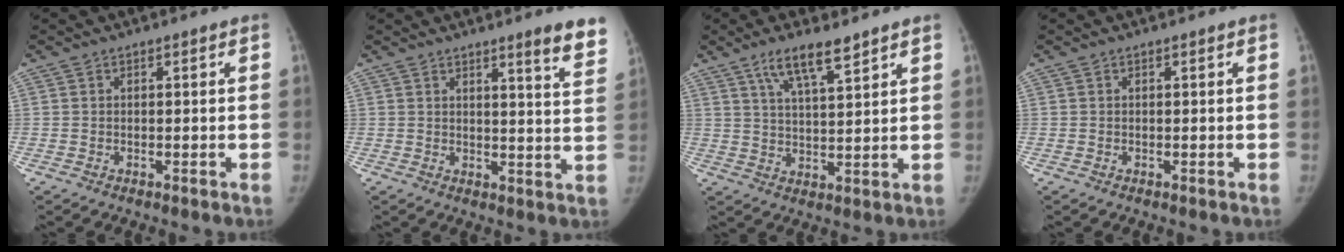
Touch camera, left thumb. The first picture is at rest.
{"total": 8.4, "force": [6.4, 0.3, 5.4], "torque": [-0.051, -0.040, 0.066]}
{"total": 8.2, "force": [5.6, 1.8, 5.7], "torque": [-0.097, -0.029, 0.108]}
{"total": 0.0}